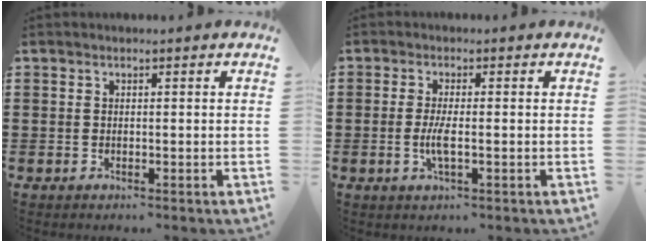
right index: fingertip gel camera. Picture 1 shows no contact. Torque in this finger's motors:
{"motor_torque": [0.17, 1.97, 0.13, 0.03]}